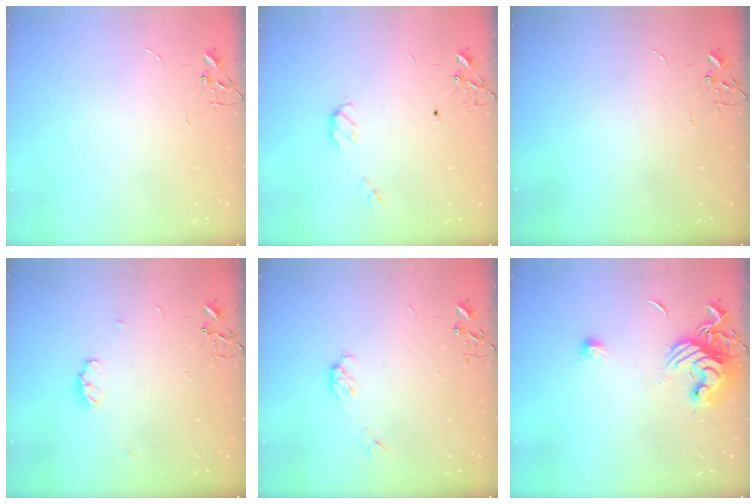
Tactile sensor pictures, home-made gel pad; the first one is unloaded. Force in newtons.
{"total": 4.3, "press": 4.2, "slide": 0.7}
{"total": 0.0}
{"total": 4.8, "press": 4.7, "slide": 0.7}
{"total": 3.8, "press": 3.7, "slide": 0.6}
{"total": 11.8, "press": 11.8, "slide": 0.9}